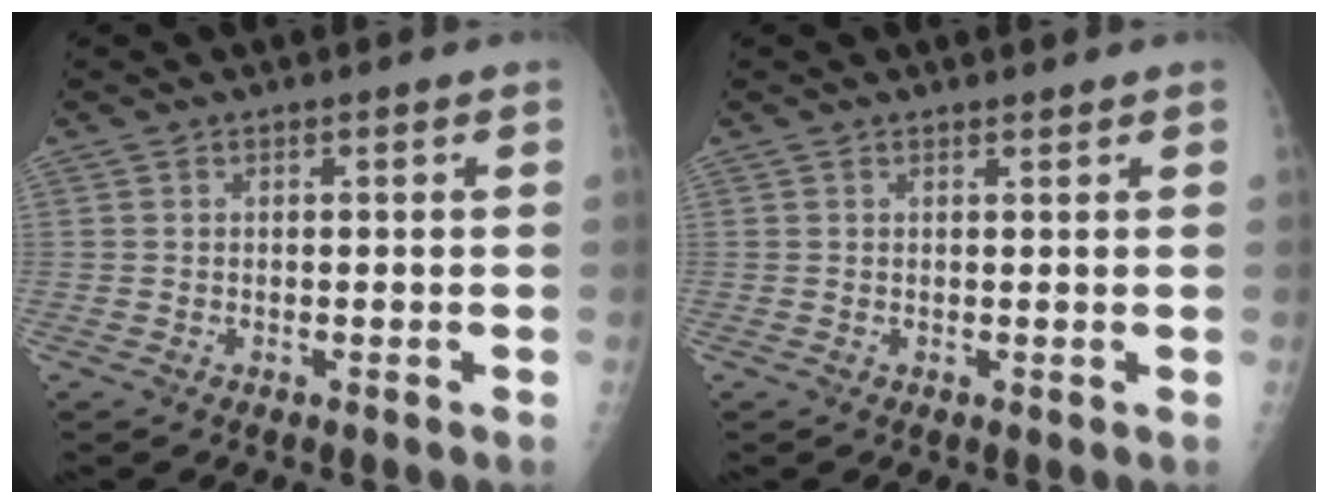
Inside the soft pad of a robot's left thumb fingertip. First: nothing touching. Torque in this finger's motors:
{"motor_torque": [0.14, -0.01, -0.29, 0.08, 0.03]}